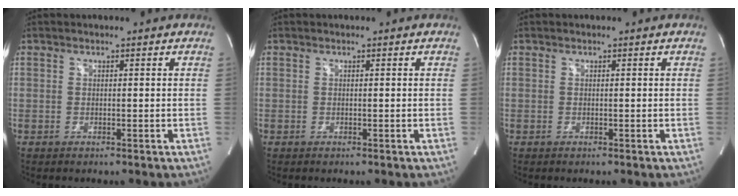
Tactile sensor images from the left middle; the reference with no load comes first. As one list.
[{"total": 0.0}, {"total": 0.0}]